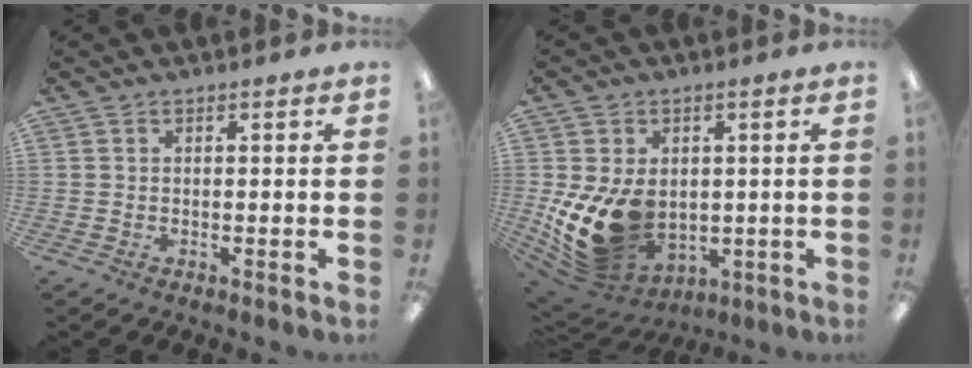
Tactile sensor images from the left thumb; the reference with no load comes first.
{"total": 14.7, "force": [-1.4, 10.8, 9.8], "torque": [-0.201, -0.009, -0.018]}